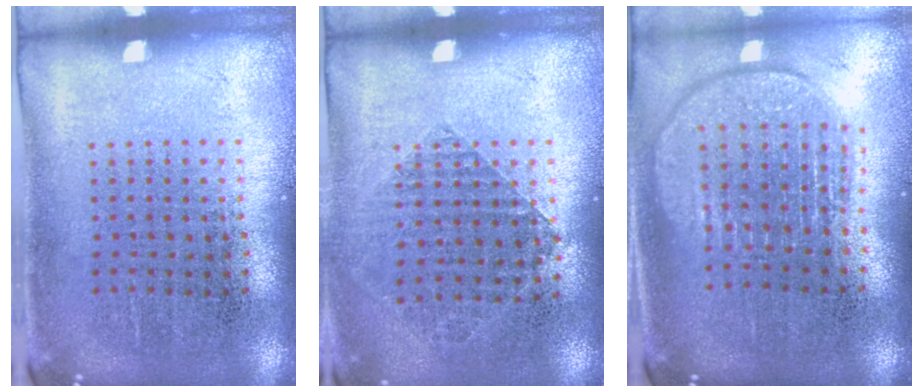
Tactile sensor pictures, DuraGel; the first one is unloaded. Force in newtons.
{"total": 0.9, "press": 0.8, "slide": 0.3}
{"total": 1.9, "press": 1.6, "slide": 1.0}